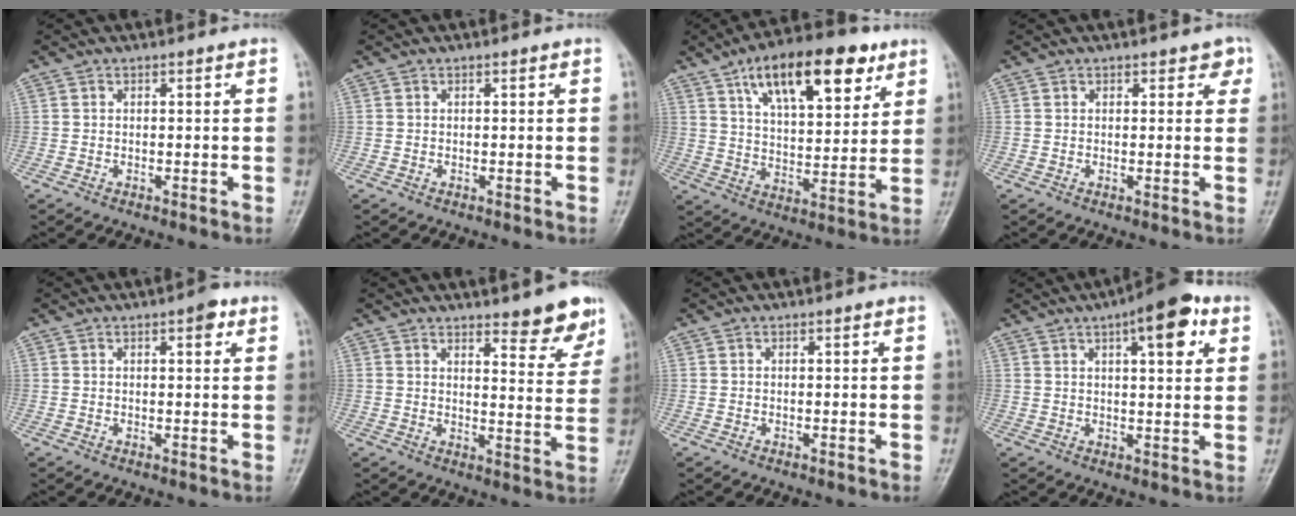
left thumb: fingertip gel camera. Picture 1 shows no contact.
{"total": 0.0}
{"total": 19.2, "force": [10.2, 8.3, 14.0], "torque": [-0.181, -0.027, 0.167]}
{"total": 2.5, "force": [1.4, 1.7, 1.1], "torque": [0.016, -0.003, 0.012]}
{"total": 2.6, "force": [1.3, 1.1, 2.0], "torque": [-0.020, -0.001, 0.014]}
{"total": 8.2, "force": [6.4, 2.2, 4.6], "torque": [-0.032, -0.049, 0.080]}
{"total": 0.0}
{"total": 10.7, "force": [4.9, 3.8, 8.8], "torque": [-0.098, -0.005, 0.062]}